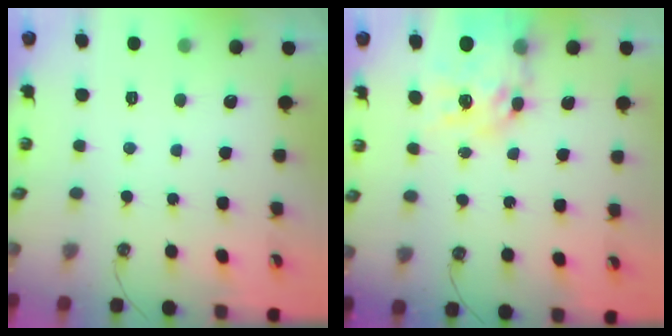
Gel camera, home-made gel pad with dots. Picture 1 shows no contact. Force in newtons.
{"total": 14.2, "press": 14.1, "slide": 1.5}